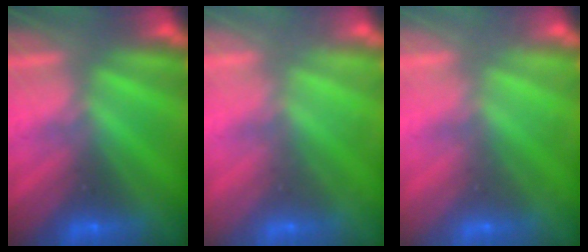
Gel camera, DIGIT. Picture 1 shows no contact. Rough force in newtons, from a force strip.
{"total": 2.3}
{"total": 2.3}